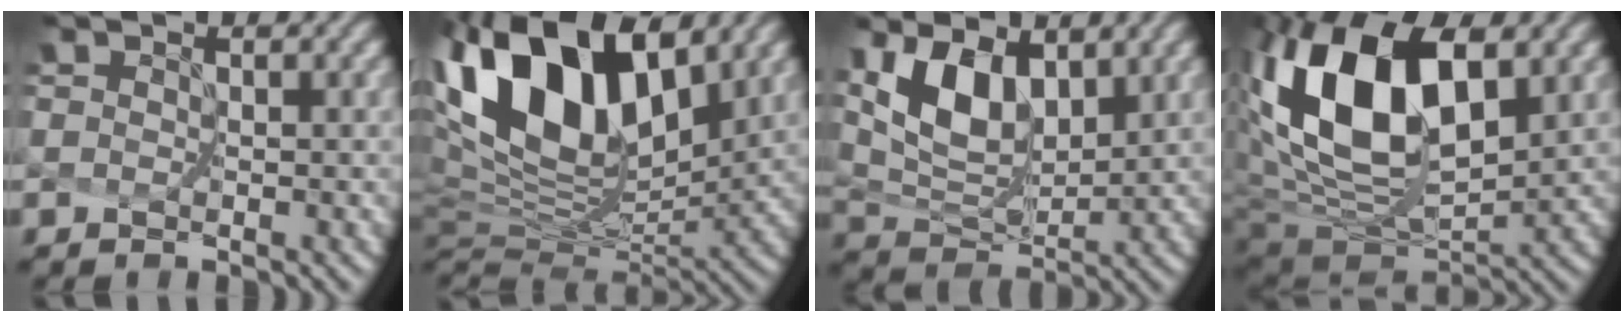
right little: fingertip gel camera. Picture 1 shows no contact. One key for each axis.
{"total": 14.7, "fx": 6.6, "fy": 7.0, "fz": 11.1, "tx": -0.224, "ty": 0.025, "tz": 0.128}
{"total": 5.7, "fx": 3.0, "fy": 2.6, "fz": 4.1, "tx": -0.083, "ty": -0.010, "tz": 0.067}
{"total": 12.7, "fx": 3.2, "fy": 7.1, "fz": 10.1, "tx": -0.189, "ty": 0.002, "tz": 0.070}